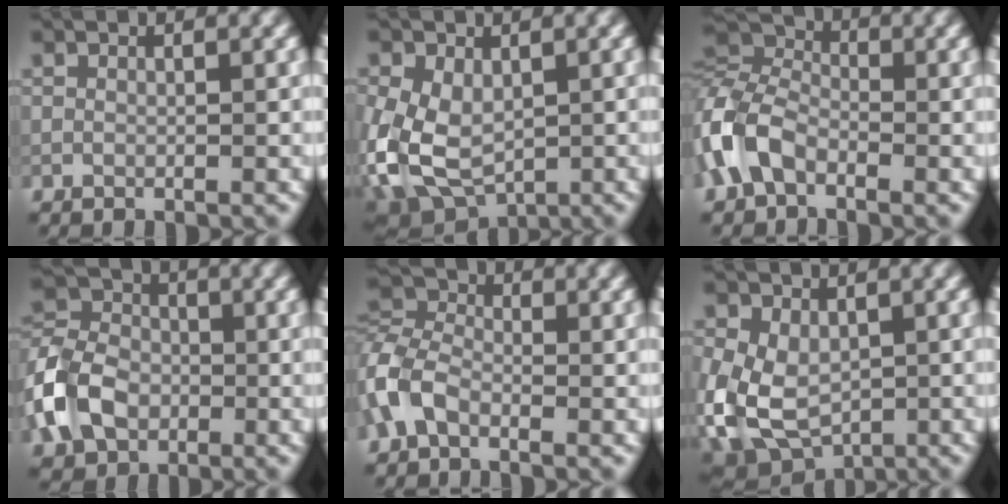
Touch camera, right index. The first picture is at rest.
{"total": 8.0, "force": [-1.7, 5.3, 5.8], "torque": [-0.137, -0.014, -0.031]}
{"total": 6.2, "force": [-2.9, 3.9, 3.9], "torque": [-0.094, 0.008, -0.082]}
{"total": 7.6, "force": [-2.6, 5.5, 4.5], "torque": [-0.095, 0.008, -0.070]}
{"total": 4.3, "force": [-2.2, 2.7, 2.6], "torque": [-0.057, 0.009, -0.060]}
{"total": 8.9, "force": [-1.9, 6.0, 6.2], "torque": [-0.139, -0.020, -0.034]}